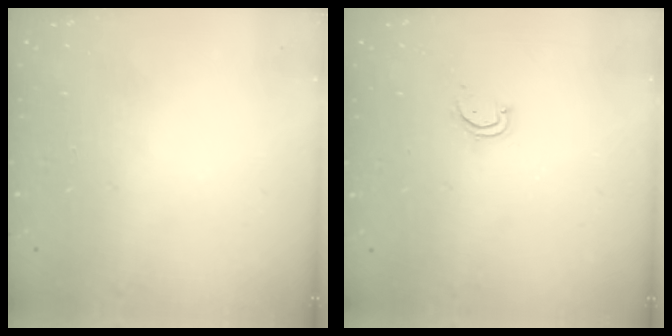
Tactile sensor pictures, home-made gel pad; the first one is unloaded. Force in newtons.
{"total": 2.6, "press": 2.6, "slide": 0.2}